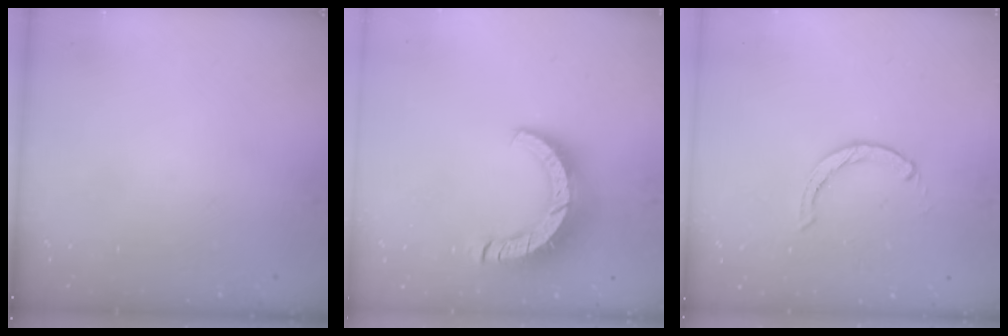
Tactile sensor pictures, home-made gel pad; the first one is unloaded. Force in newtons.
{"total": 12.2, "press": 12.1, "slide": 1.3}
{"total": 0.0}